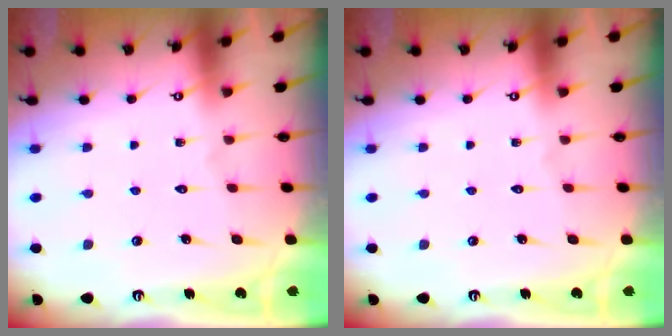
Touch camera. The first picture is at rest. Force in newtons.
{"total": 0.0}